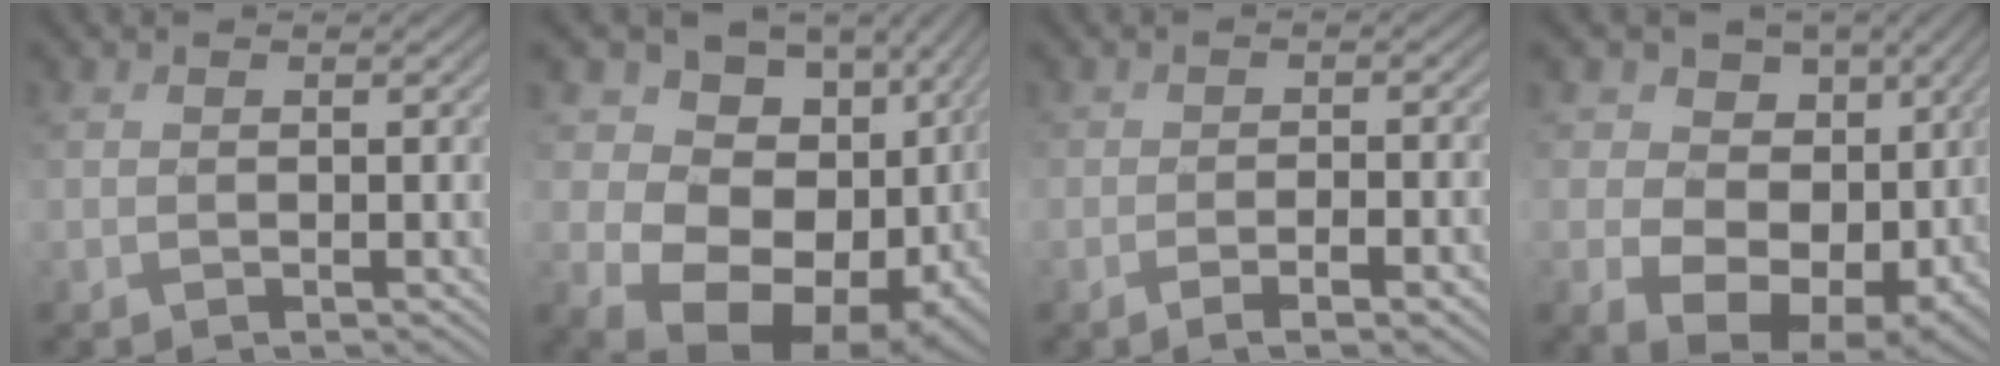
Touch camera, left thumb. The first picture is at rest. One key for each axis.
{"total": 17.4, "fx": -0.9, "fy": 14.0, "fz": 10.3, "tx": -0.164, "ty": -0.047, "tz": 0.022}
{"total": 4.0, "fx": -2.7, "fy": 0.8, "fz": 2.8, "tx": -0.046, "ty": 0.000, "tz": -0.040}
{"total": 11.4, "fx": -0.2, "fy": 9.4, "fz": 6.4, "tx": -0.120, "ty": -0.036, "tz": -0.004}